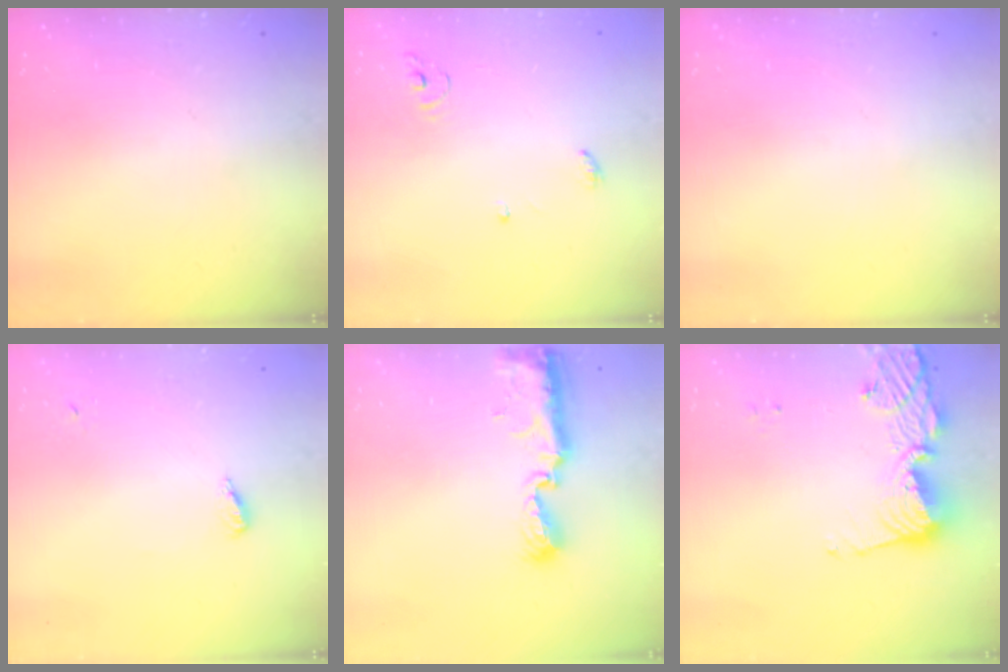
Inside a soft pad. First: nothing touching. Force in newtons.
{"total": 3.9, "press": 3.9, "slide": 0.2}
{"total": 0.0}
{"total": 3.1, "press": 3.0, "slide": 0.7}
{"total": 9.1, "press": 9.1, "slide": 0.8}
{"total": 12.7, "press": 12.6, "slide": 1.2}